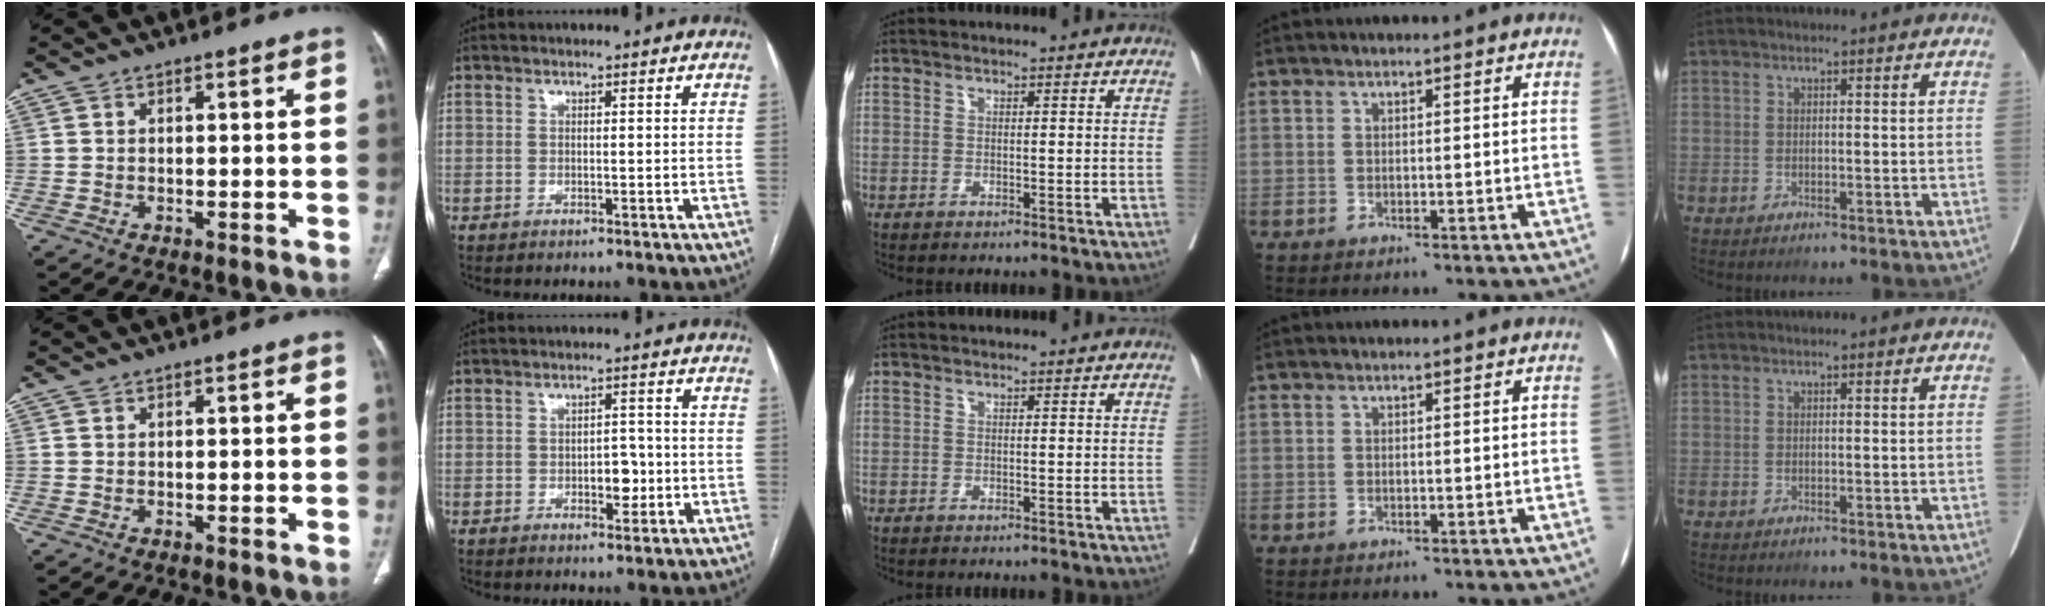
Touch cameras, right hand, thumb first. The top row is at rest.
{"index": {"total": 3.8, "force": [-0.8, 2.1, 3.1], "torque": [-0.038, 0.006, -0.008]}}